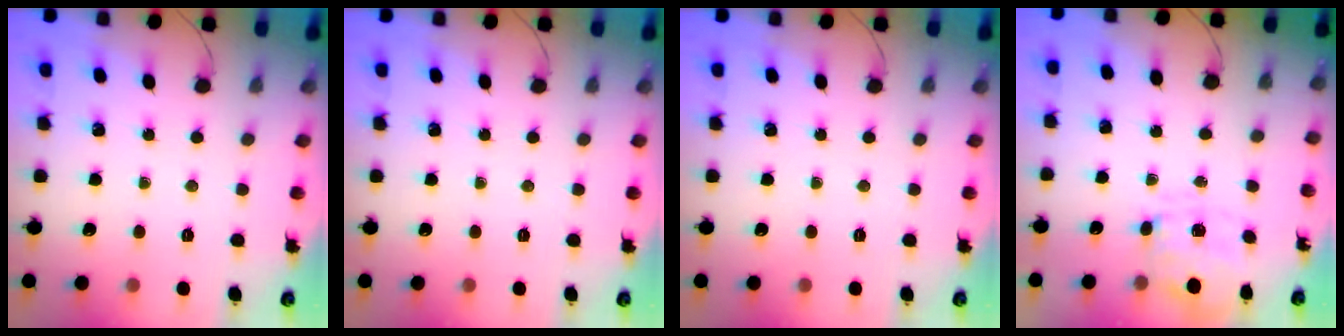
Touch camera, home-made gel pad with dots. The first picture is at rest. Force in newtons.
{"total": 0.0}
{"total": 0.0}
{"total": 1.5, "press": 1.4, "slide": 0.3}